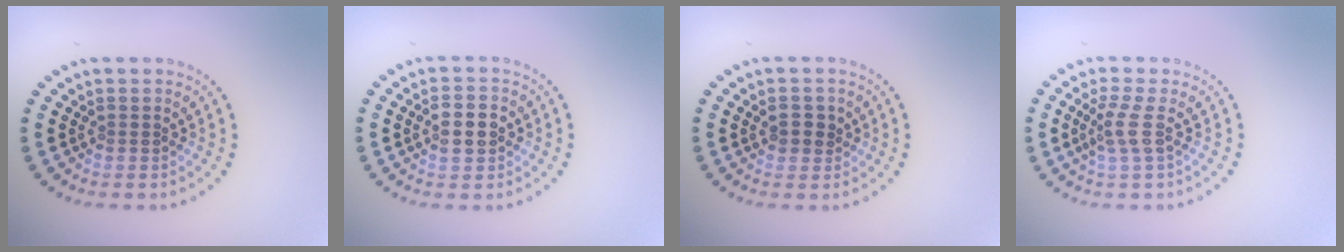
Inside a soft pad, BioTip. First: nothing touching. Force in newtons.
{"total": 2.6, "press": 2.6, "slide": 0.2}
{"total": 2.0, "press": 2.0, "slide": 0.5}
{"total": 2.2, "press": 1.6, "slide": 1.5}